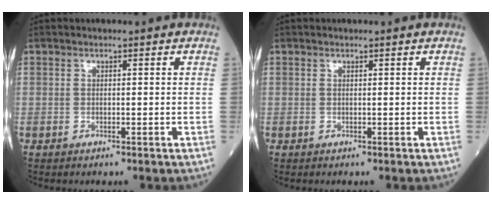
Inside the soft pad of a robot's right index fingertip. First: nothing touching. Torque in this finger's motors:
{"motor_torque": [-0.16, -0.03, -0.04, -0.01]}